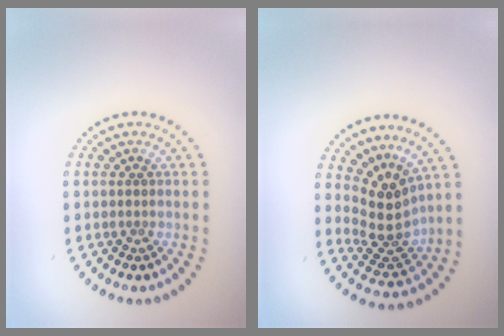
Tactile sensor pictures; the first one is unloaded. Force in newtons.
{"total": 3.5, "press": 2.7, "slide": 2.3}